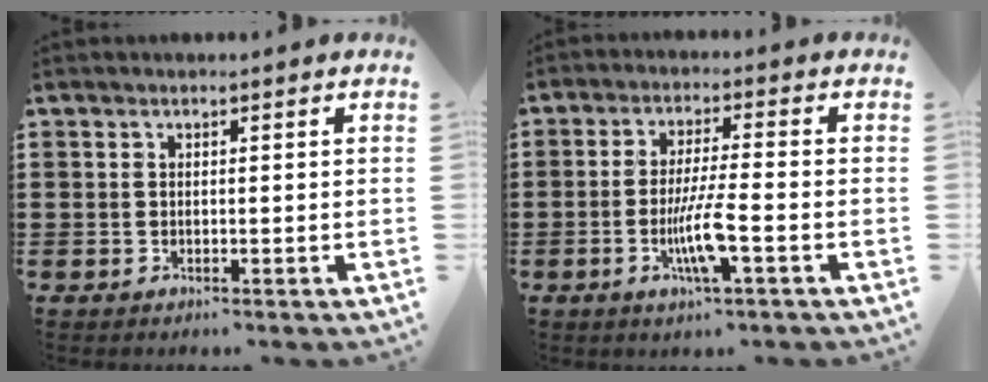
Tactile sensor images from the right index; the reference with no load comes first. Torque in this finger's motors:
{"motor_torque": [2.11, -0.03, 0.47, 0.07]}